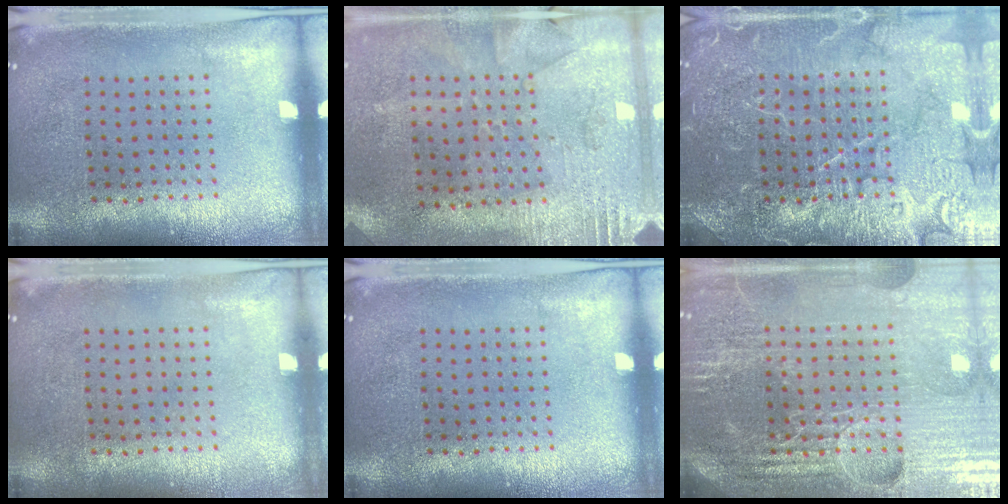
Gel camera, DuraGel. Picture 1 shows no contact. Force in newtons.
{"total": 2.8, "press": 2.2, "slide": 1.7}
{"total": 7.2, "press": 7.1, "slide": 1.1}
{"total": 0.0}
{"total": 0.0}
{"total": 6.0, "press": 5.3, "slide": 2.8}